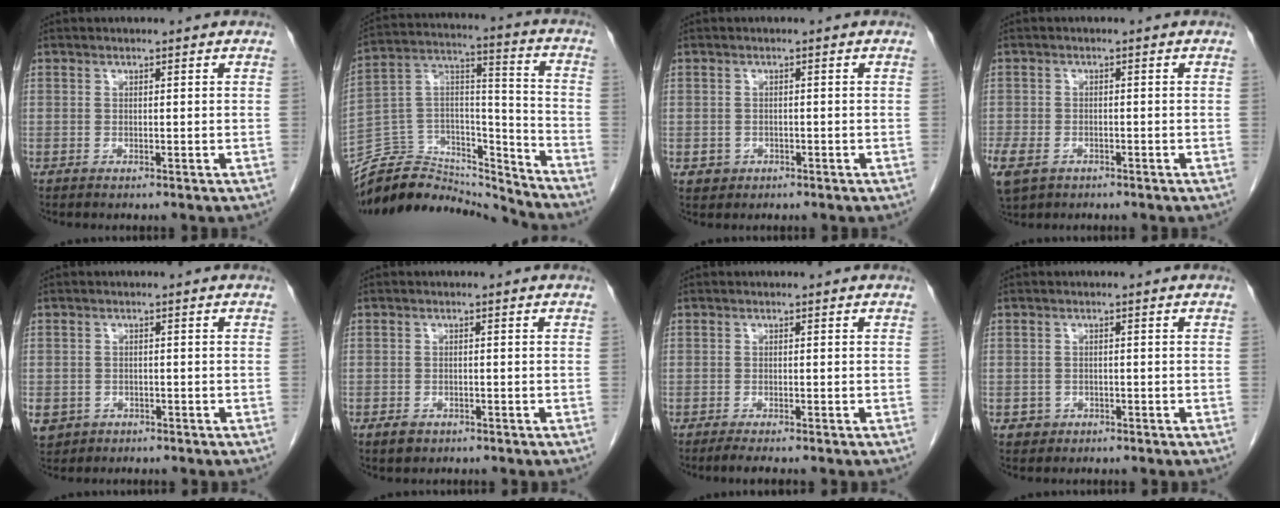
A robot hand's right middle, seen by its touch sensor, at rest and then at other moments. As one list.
[{"total": 18.8, "force": [-18.2, 4.2, 2.4], "torque": [-0.043, 0.061, -0.306]}, {"total": 1.8, "force": [-0.6, 1.7, 0.3], "torque": [-0.001, 0.007, -0.003]}, {"total": 9.1, "force": [-4.7, 6.5, 4.2], "torque": [-0.121, -0.010, -0.069]}, {"total": 6.0, "force": [-2.7, 5.1, 1.6], "torque": [-0.043, 0.001, -0.038]}, {"total": 1.6, "force": [-0.9, 1.1, 0.7], "torque": [-0.014, 0.003, -0.007]}, {"total": 2.2, "force": [-1.7, -0.2, 1.3], "torque": [-0.021, -0.006, -0.029]}, {"total": 1.6, "force": [-0.6, 1.5, 0.1], "torque": [0.001, 0.009, -0.006]}]